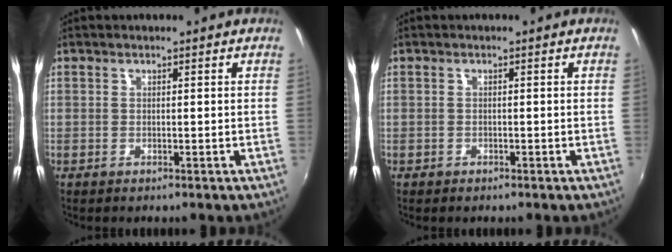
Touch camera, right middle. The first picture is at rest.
{"total": 0.9, "force": [-0.7, 0.6, 0.2], "torque": [-0.009, -0.003, -0.012]}